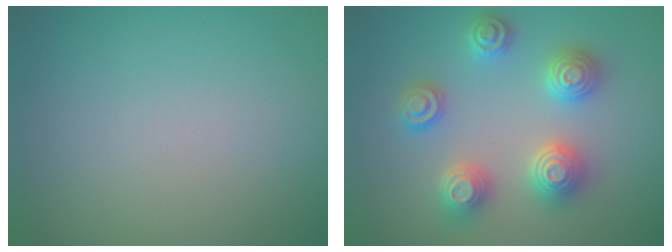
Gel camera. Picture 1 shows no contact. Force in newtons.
{"total": 4.9, "press": 4.8, "slide": 0.8}